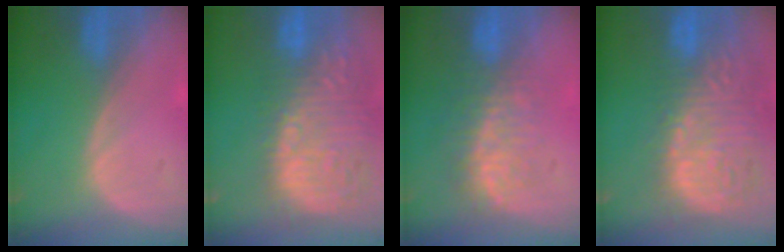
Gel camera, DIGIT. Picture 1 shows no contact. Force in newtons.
{"total": 15.5, "press": 12.7, "slide": 8.9}
{"total": 7.8, "press": 7.6, "slide": 2.1}
{"total": 15.3, "press": 12.6, "slide": 8.6}